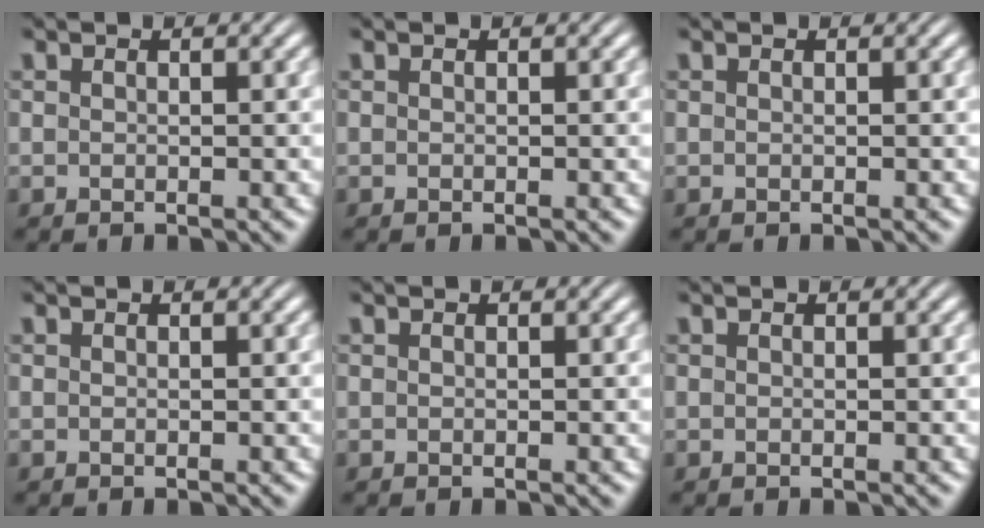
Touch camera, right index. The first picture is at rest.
{"total": 0.0}
{"total": 0.0}
{"total": 0.0}
{"total": 0.0}
{"total": 0.0}